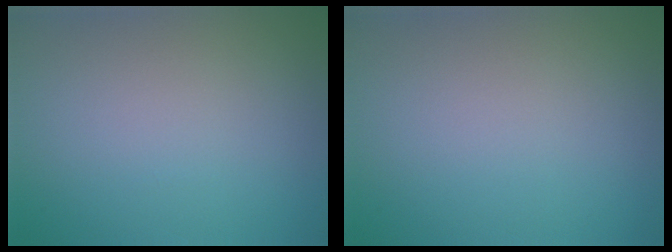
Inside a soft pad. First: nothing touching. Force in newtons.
{"total": 0.0}